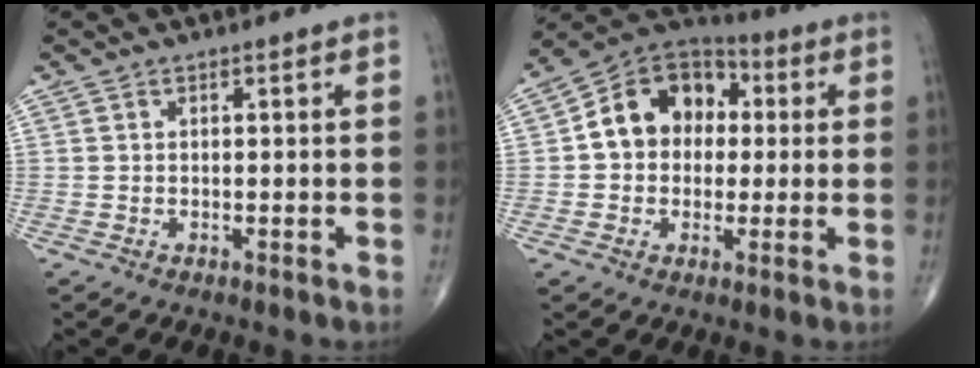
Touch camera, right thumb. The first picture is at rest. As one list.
[{"total": 13.8, "force": [1.5, 11.0, 8.2], "torque": [-0.096, 0.030, 0.013]}]